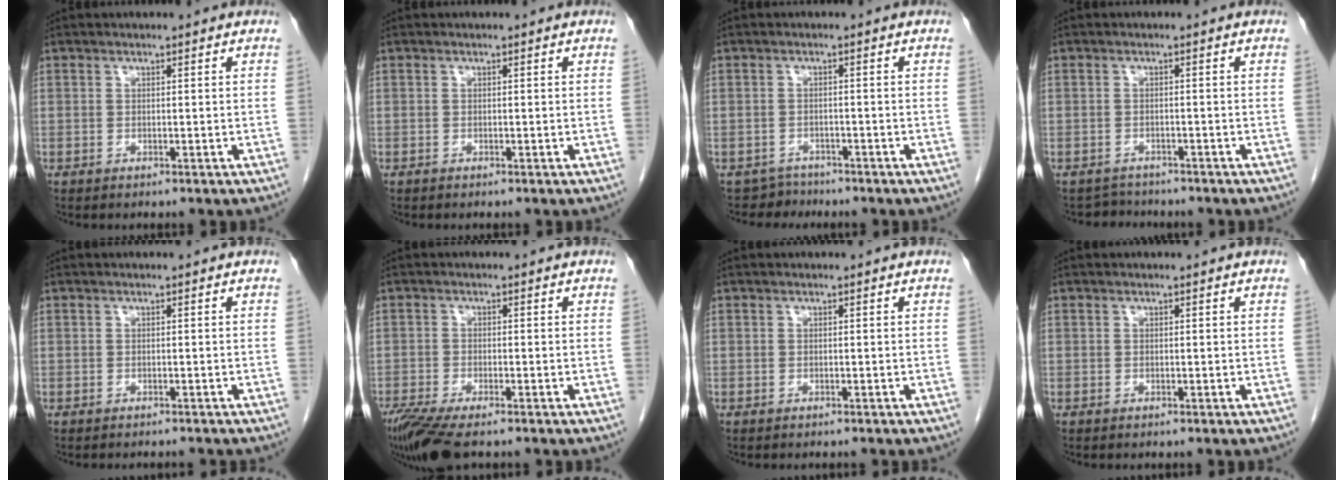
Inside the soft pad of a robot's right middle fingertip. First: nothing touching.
{"total": 0.0}
{"total": 2.3, "force": [-1.8, 0.8, -1.2], "torque": [0.025, 0.000, -0.031]}
{"total": 2.6, "force": [-2.4, 0.8, -0.7], "torque": [0.005, -0.006, -0.038]}
{"total": 2.8, "force": [-2.7, 0.3, 0.7], "torque": [-0.008, -0.005, -0.030]}
{"total": 7.5, "force": [-5.8, 1.3, 4.7], "torque": [-0.084, -0.018, -0.100]}
{"total": 1.0, "force": [-0.9, 0.2, 0.3], "torque": [-0.006, -0.001, -0.010]}
{"total": 0.0}